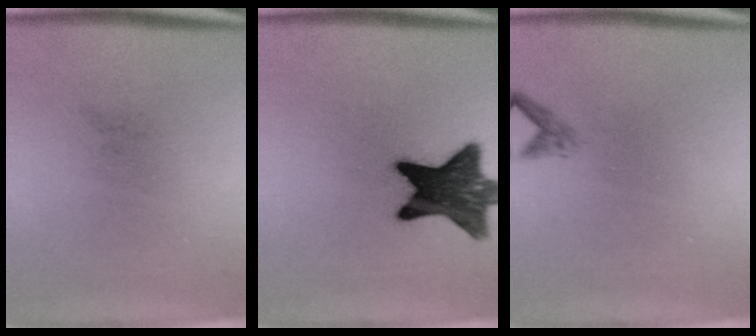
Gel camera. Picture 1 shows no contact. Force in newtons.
{"total": 13.3}
{"total": 1.0}